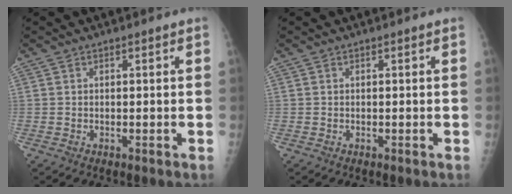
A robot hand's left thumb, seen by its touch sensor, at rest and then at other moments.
{"total": 0.0}